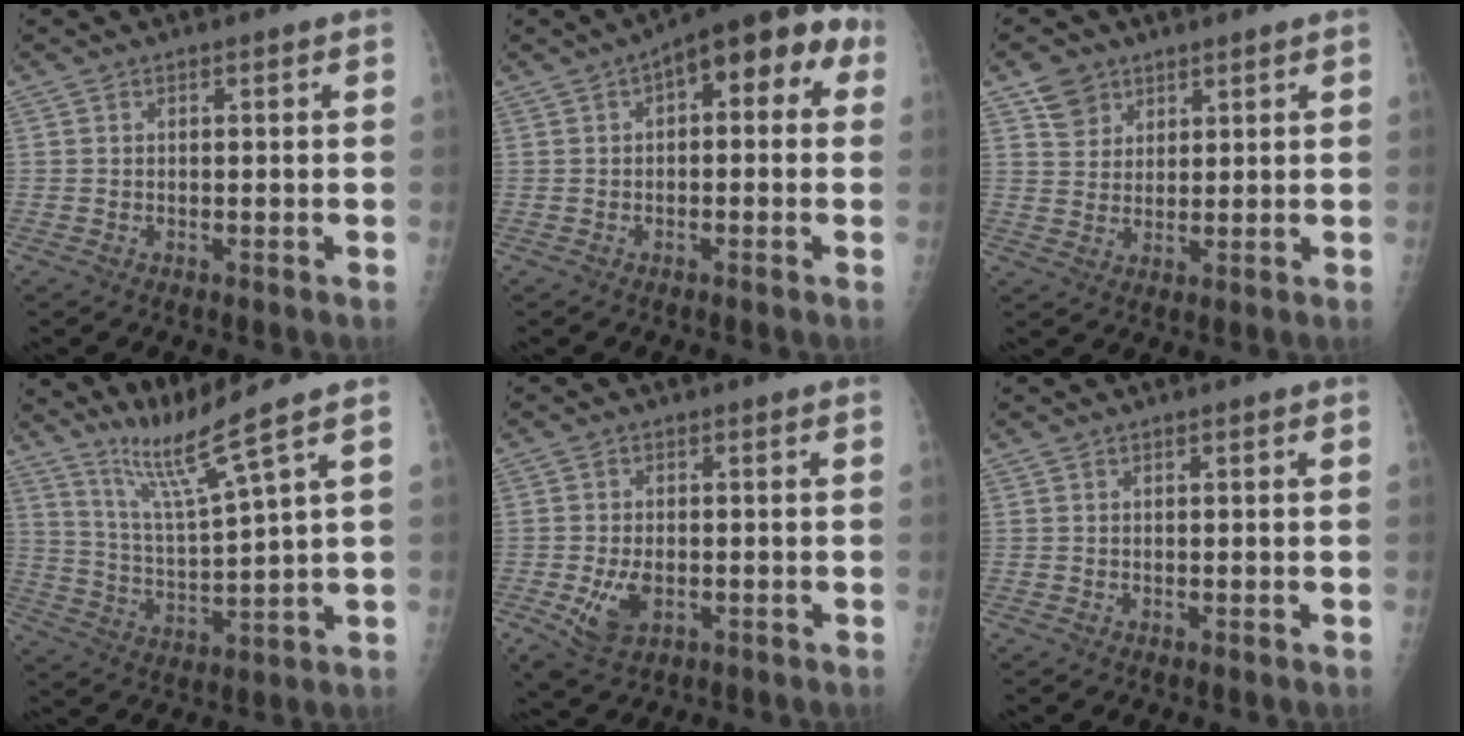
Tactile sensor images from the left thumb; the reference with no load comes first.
{"total": 12.3, "force": [3.4, 5.8, 10.3], "torque": [-0.100, 0.036, 0.034]}
{"total": 4.6, "force": [3.2, 3.3, 0.7], "torque": [0.007, -0.018, 0.063]}
{"total": 9.3, "force": [7.3, -2.4, 5.3], "torque": [-0.100, -0.062, 0.150]}
{"total": 6.1, "force": [-1.8, 3.7, 4.4], "torque": [-0.083, -0.003, -0.023]}
{"total": 0.0}